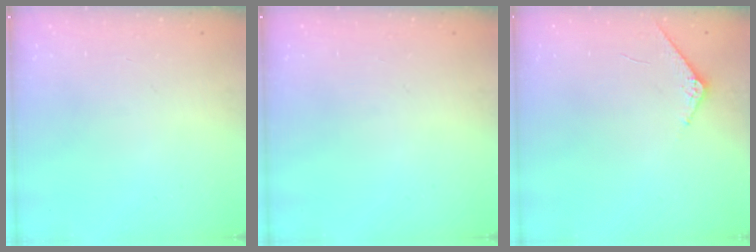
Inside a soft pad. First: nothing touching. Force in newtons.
{"total": 0.0}
{"total": 3.9, "press": 3.9, "slide": 0.5}